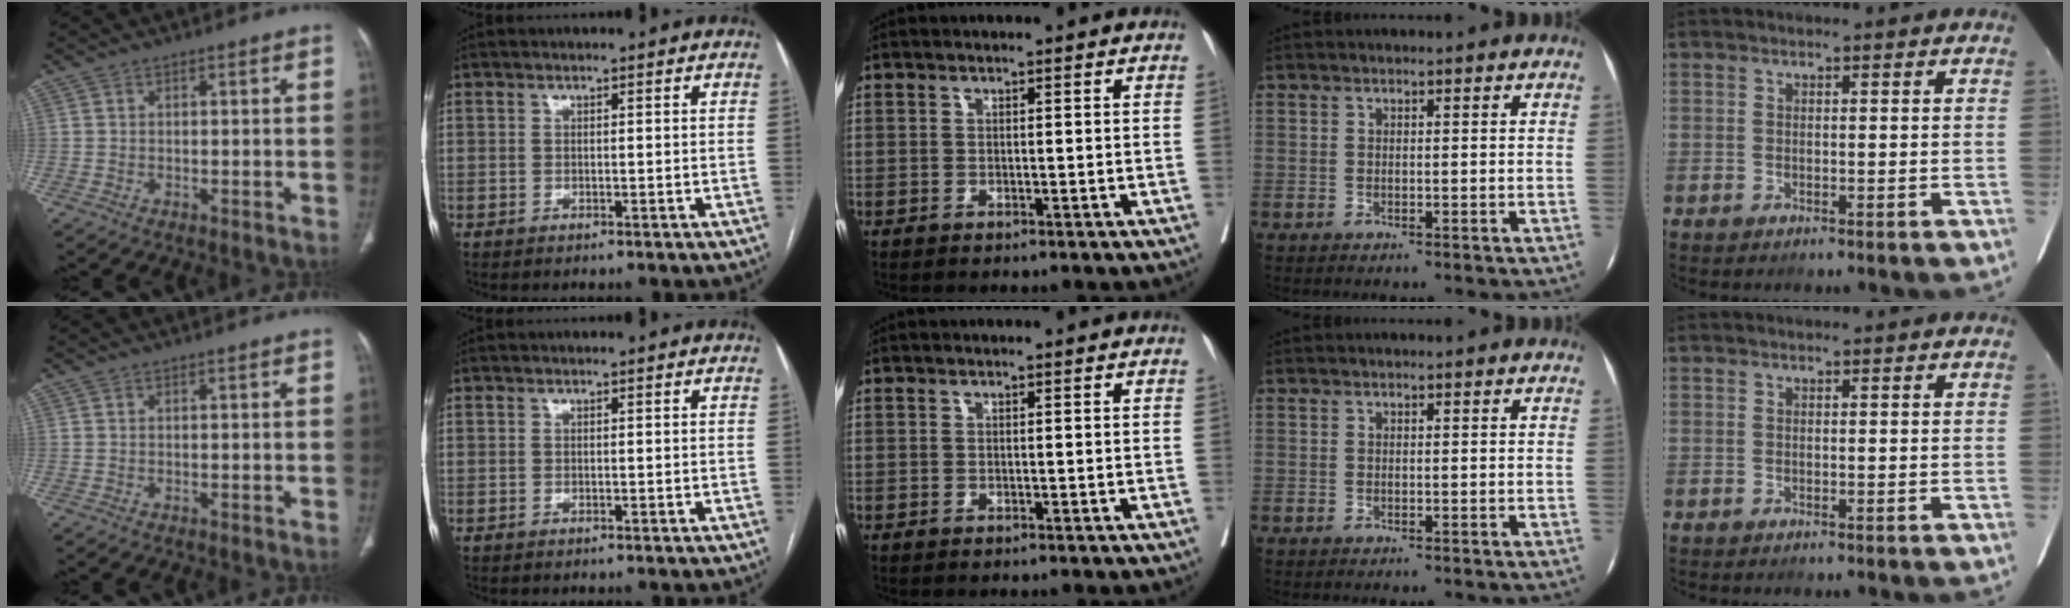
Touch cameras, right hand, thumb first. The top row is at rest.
{}